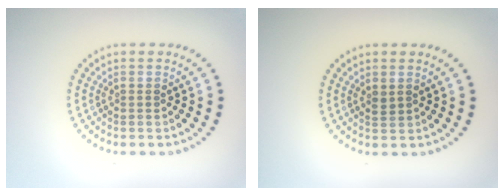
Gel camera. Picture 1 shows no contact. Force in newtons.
{"total": 0.8, "press": 0.8, "slide": 0.3}